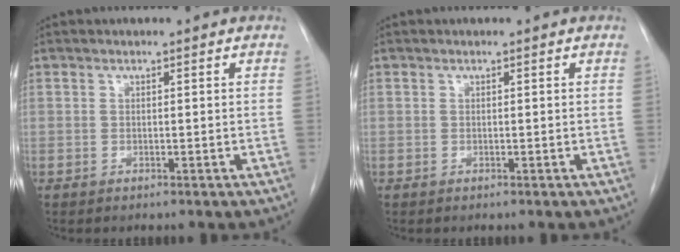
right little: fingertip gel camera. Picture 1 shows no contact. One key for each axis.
{"total": 0.0}